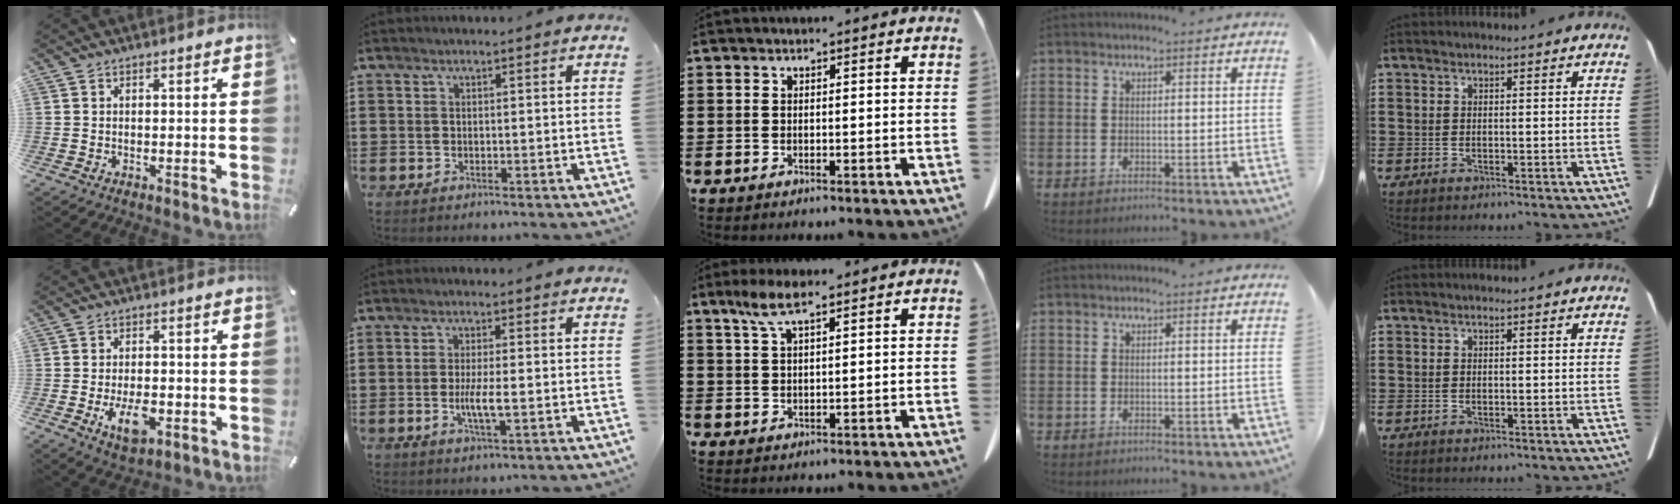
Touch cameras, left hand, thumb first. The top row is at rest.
{"thumb": {"total": 7.3, "force": [-2.4, 3.9, 5.7], "torque": [-0.106, -0.004, -0.046]}, "index": {"total": 4.1, "force": [-0.8, 0.6, 4.0], "torque": [-0.075, -0.005, -0.017]}, "middle": {"total": 5.0, "force": [2.9, 1.1, 3.8], "torque": [-0.082, 0.005, 0.052]}}